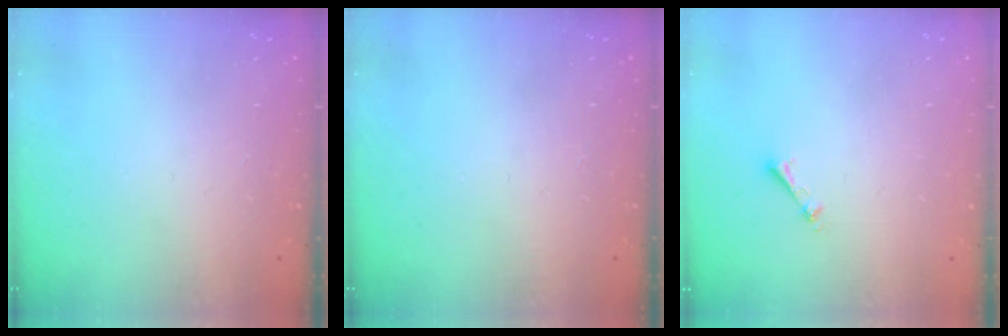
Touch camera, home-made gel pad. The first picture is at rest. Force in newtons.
{"total": 0.0}
{"total": 2.7, "press": 2.7, "slide": 0.4}